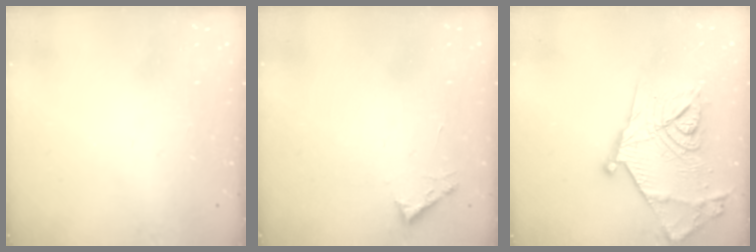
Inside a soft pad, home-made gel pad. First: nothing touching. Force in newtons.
{"total": 2.7, "press": 2.7, "slide": 0.3}
{"total": 22.3, "press": 22.3, "slide": 1.1}